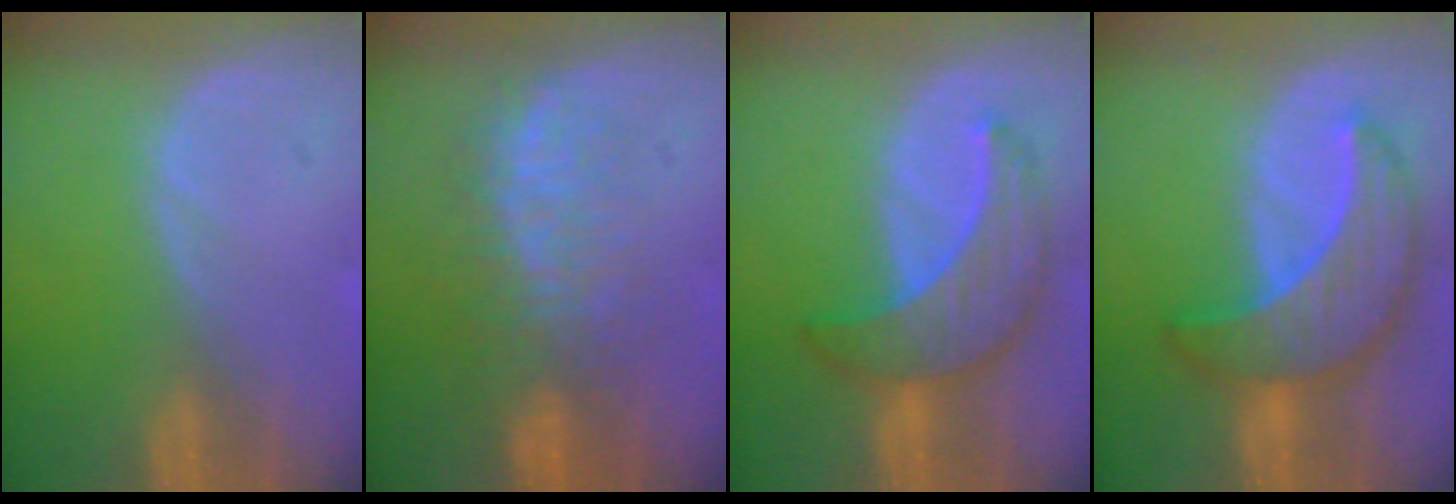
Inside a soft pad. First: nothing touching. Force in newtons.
{"total": 7.9, "press": 7.4, "slide": 2.8}
{"total": 7.7, "press": 7.7, "slide": 0.4}
{"total": 9.1, "press": 9.1, "slide": 0.7}